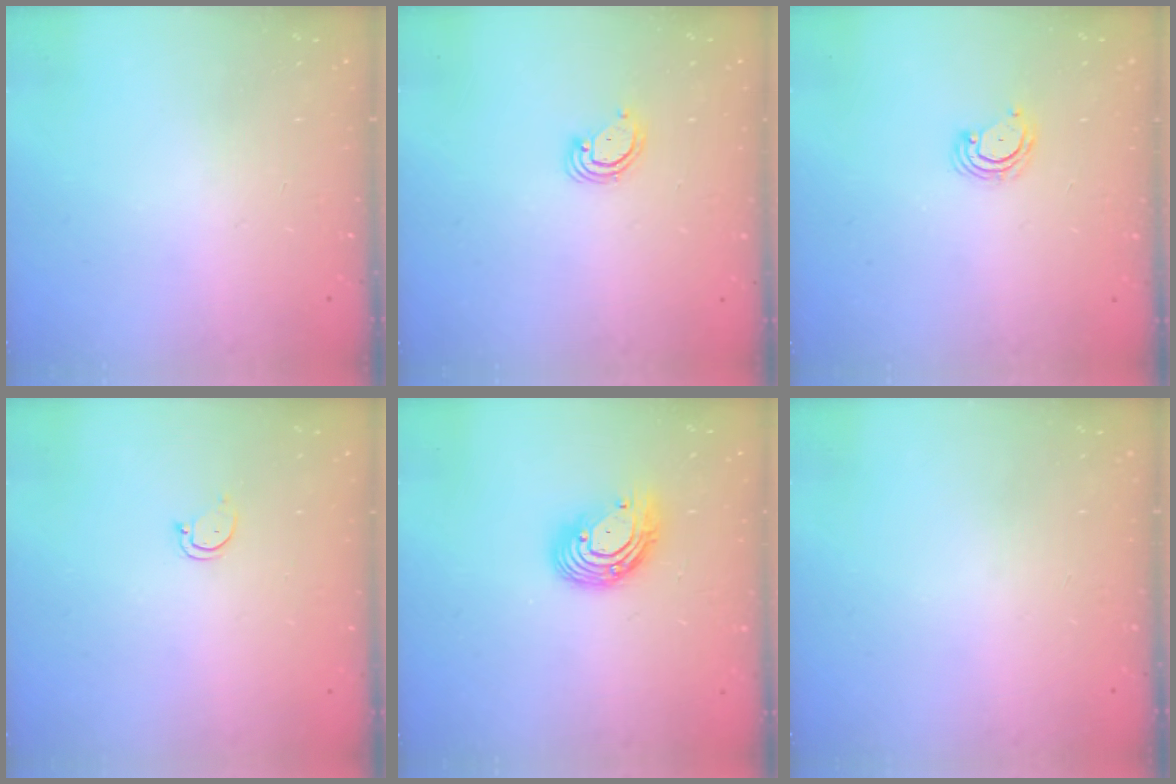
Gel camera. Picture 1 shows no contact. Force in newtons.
{"total": 3.2, "press": 3.2, "slide": 0.2}
{"total": 5.0, "press": 4.9, "slide": 0.4}
{"total": 3.1, "press": 3.1, "slide": 0.2}
{"total": 11.1, "press": 11.1, "slide": 0.7}
{"total": 0.0}